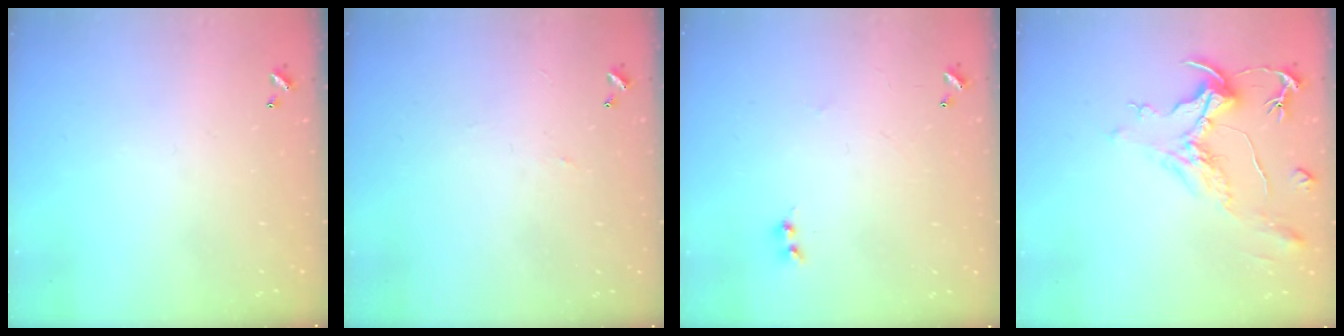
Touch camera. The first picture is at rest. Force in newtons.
{"total": 0.8, "press": 0.7, "slide": 0.3}
{"total": 1.5, "press": 1.4, "slide": 0.3}
{"total": 2.1, "press": 1.7, "slide": 1.3}